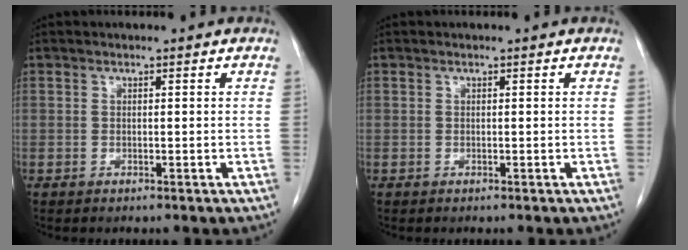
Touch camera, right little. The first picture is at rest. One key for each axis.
{"total": 0.0}